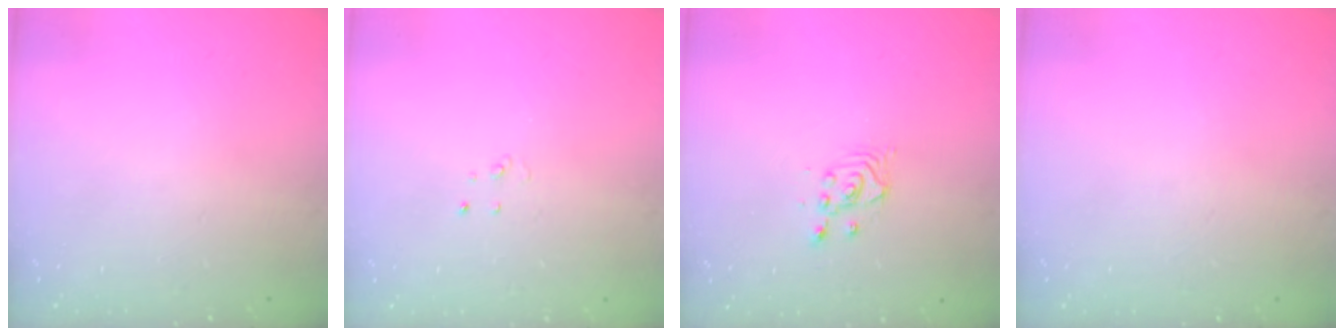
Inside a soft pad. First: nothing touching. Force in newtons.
{"total": 2.6, "press": 2.6, "slide": 0.2}
{"total": 2.4, "press": 2.4, "slide": 0.2}
{"total": 0.0}